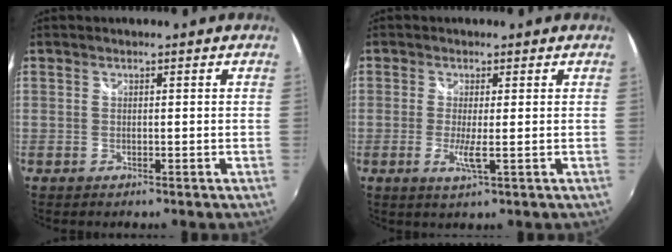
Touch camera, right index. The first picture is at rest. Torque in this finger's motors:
{"motor_torque": [0.88, 0.35, 0.49, 0.08]}